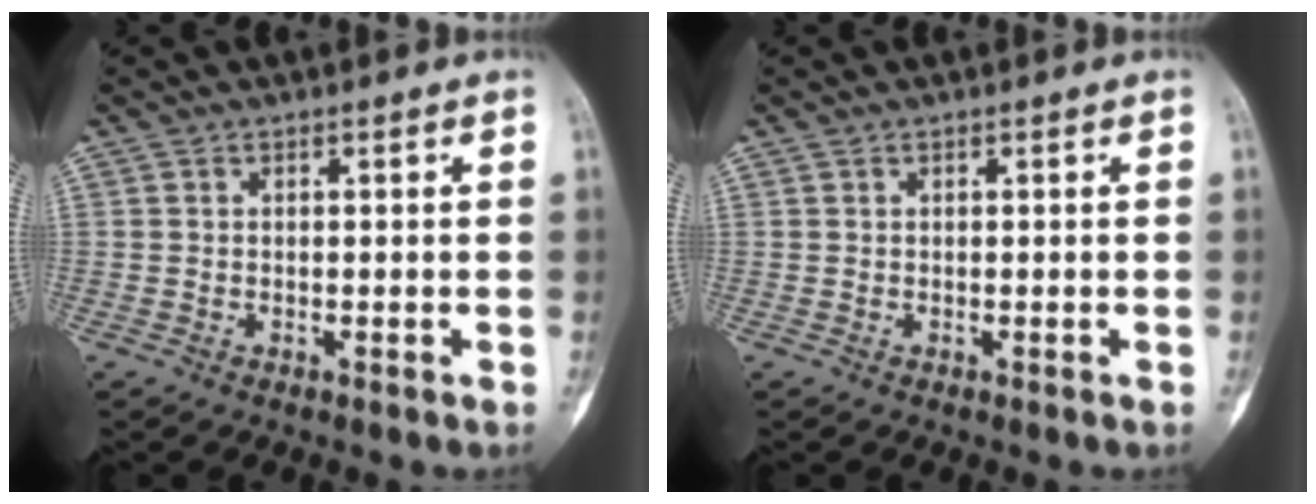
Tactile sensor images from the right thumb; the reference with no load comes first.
{"total": 0.0}